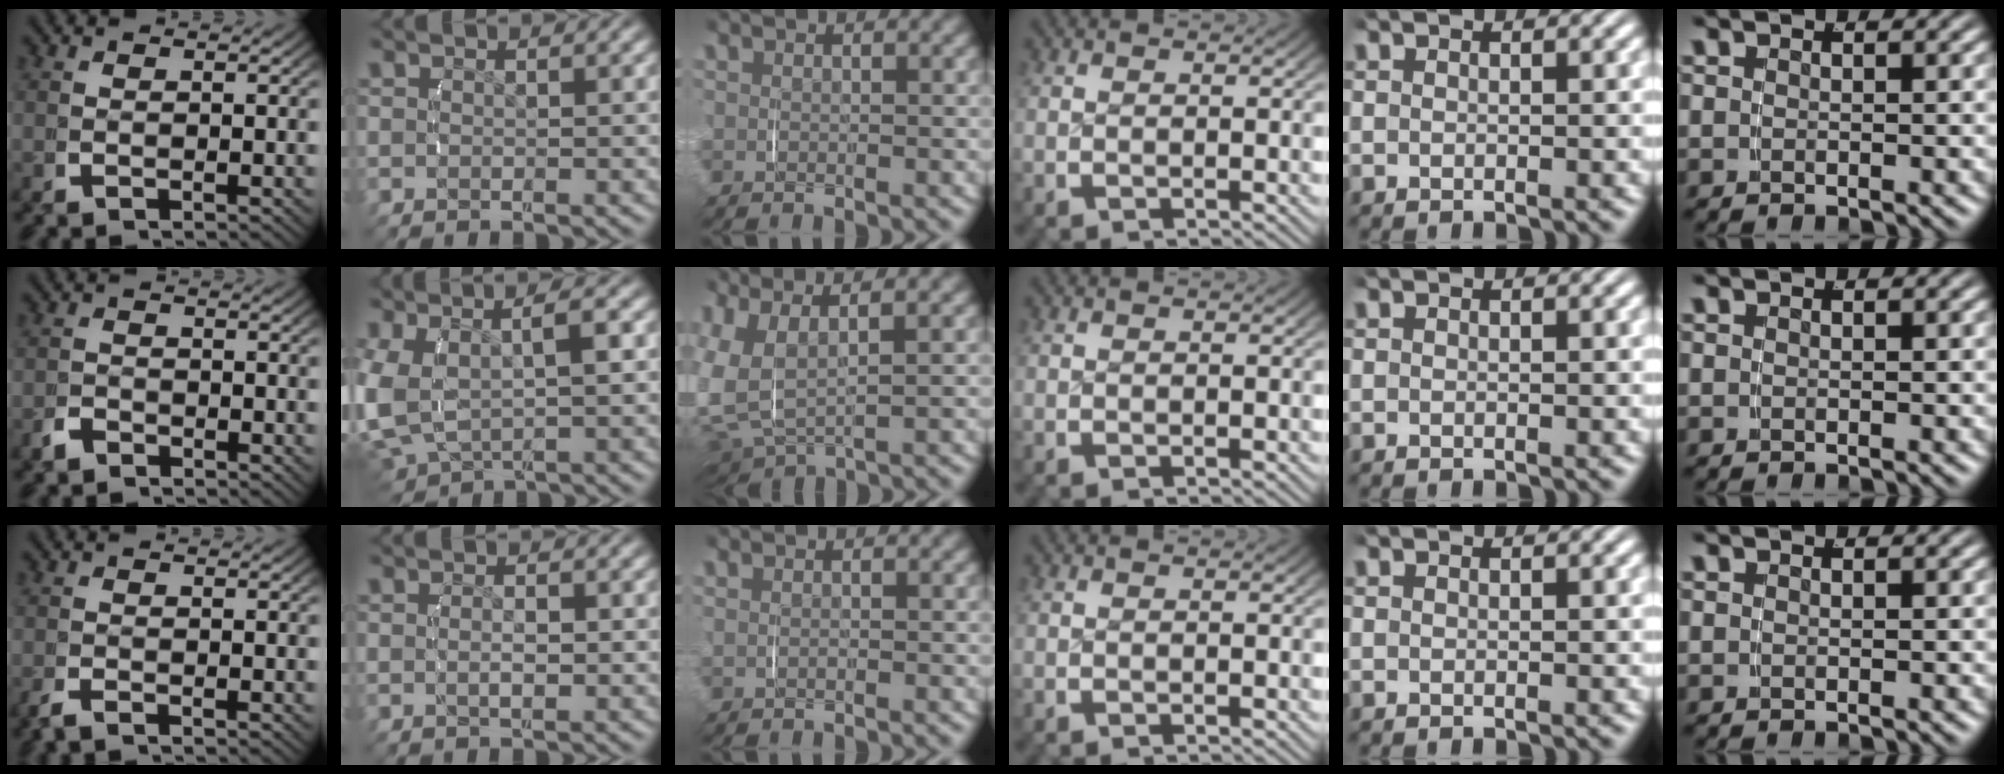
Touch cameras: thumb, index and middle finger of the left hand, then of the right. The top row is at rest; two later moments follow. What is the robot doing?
{"motion": "lift_and_place", "object": "toothpaste"}